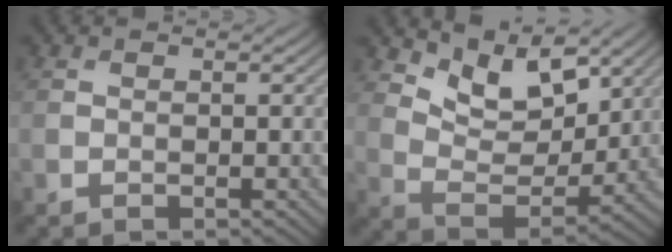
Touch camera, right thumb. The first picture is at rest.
{"total": 8.2, "force": [5.7, 3.9, 4.3], "torque": [-0.092, -0.016, 0.102]}